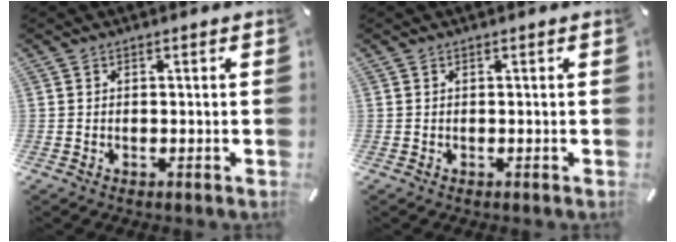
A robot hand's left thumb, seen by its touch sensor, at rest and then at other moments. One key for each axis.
{"total": 0.0}